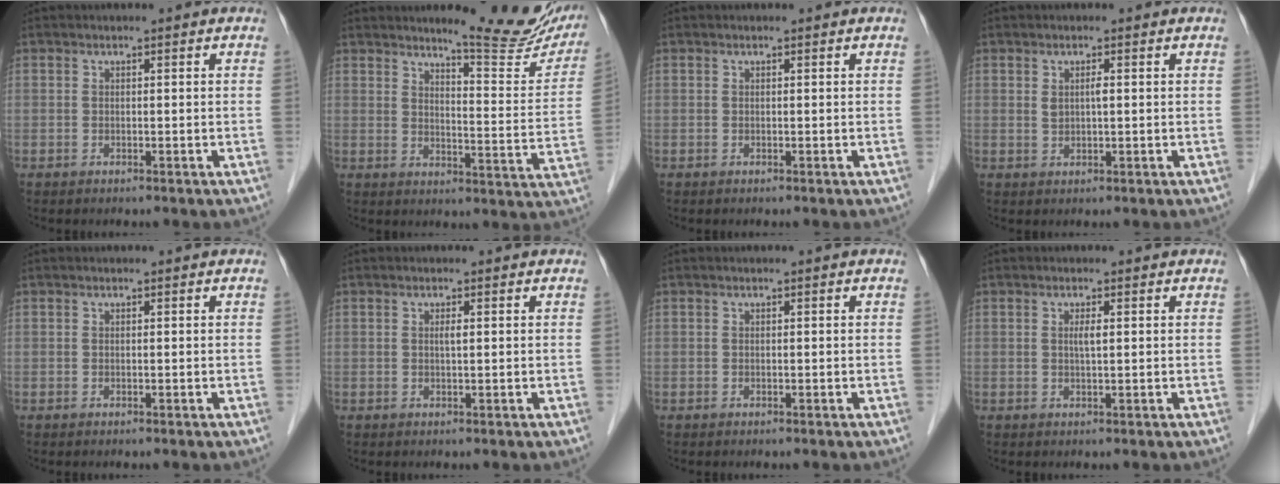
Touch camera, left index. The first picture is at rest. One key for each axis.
{"total": 13.5, "fx": 12.0, "fy": 1.6, "fz": 6.1, "tx": -0.068, "ty": -0.044, "tz": 0.139}
{"total": 0.0}
{"total": 1.6, "fx": 0.5, "fy": 0.5, "fz": 1.4, "tx": -0.028, "ty": 0.004, "tz": 0.011}
{"total": 0.0}
{"total": 0.8, "fx": 0.3, "fy": 0.1, "fz": 0.8, "tx": -0.018, "ty": 0.000, "tz": 0.005}
{"total": 0.0}
{"total": 1.3, "fx": 0.4, "fy": 0.1, "fz": 1.3, "tx": -0.029, "ty": 0.000, "tz": 0.006}